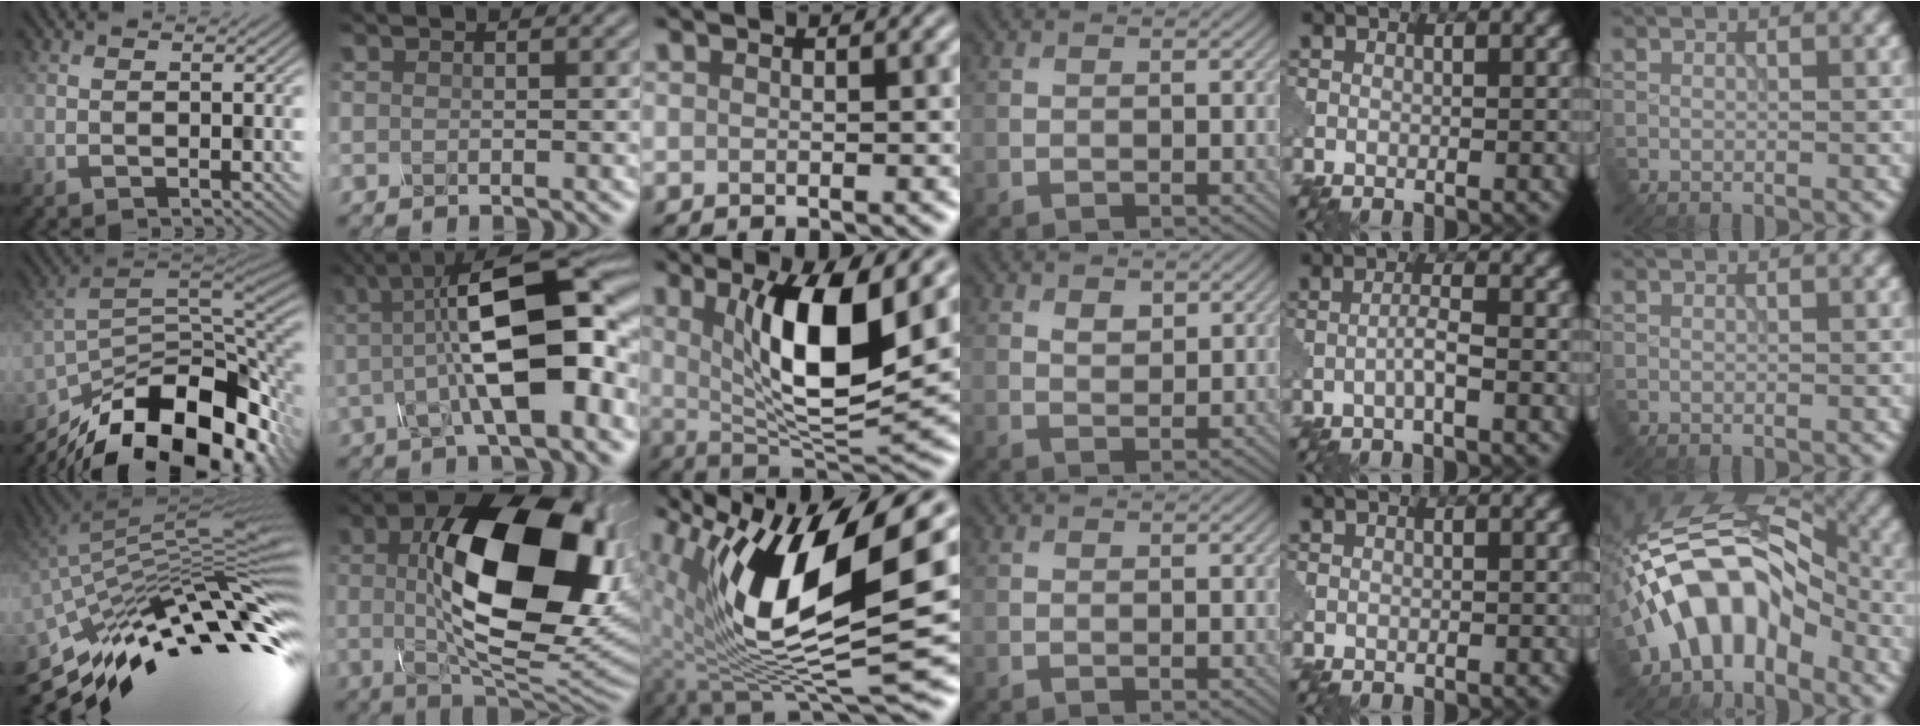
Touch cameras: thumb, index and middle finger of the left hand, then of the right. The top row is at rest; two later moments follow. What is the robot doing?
{"motion": "assemble", "object": "glue stick"}